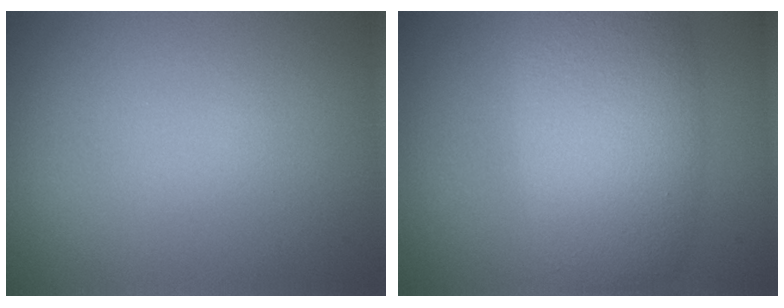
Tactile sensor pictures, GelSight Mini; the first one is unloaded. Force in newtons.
{"total": 8.1, "press": 8.1, "slide": 0.3}